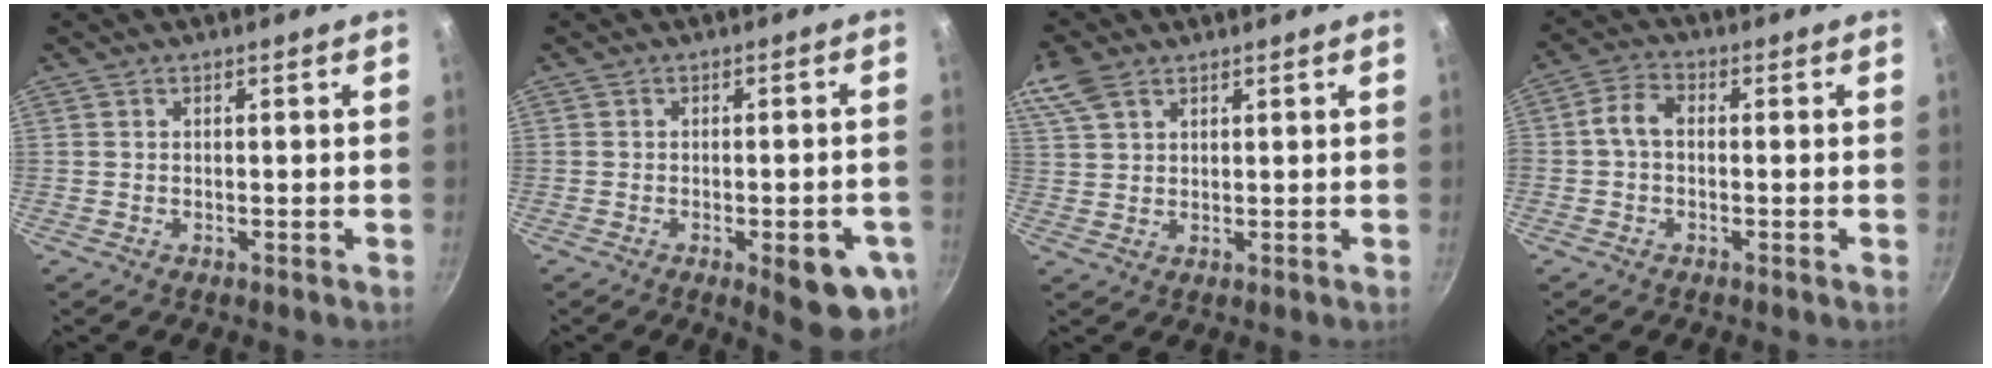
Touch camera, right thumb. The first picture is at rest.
{"total": 10.6, "force": [-3.7, 3.5, 9.2], "torque": [-0.084, 0.008, -0.040]}
{"total": 6.5, "force": [3.9, 3.8, 3.5], "torque": [-0.070, 0.007, 0.079]}
{"total": 4.4, "force": [-0.3, 2.7, 3.5], "torque": [-0.072, 0.023, -0.017]}